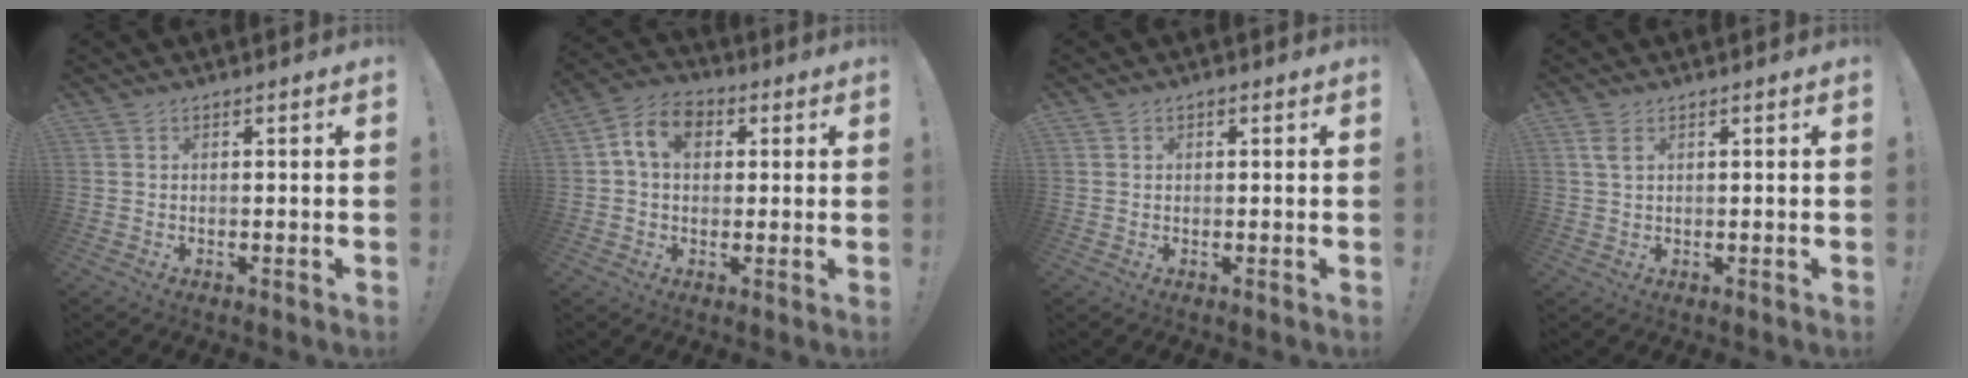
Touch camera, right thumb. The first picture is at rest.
{"total": 9.7, "force": [2.5, 7.1, 6.1], "torque": [-0.092, 0.011, 0.048]}
{"total": 0.7, "force": [0.2, 0.7, 0.2], "torque": [0.002, 0.000, 0.002]}
{"total": 2.8, "force": [1.2, 1.4, 2.2], "torque": [-0.040, 0.001, 0.021]}